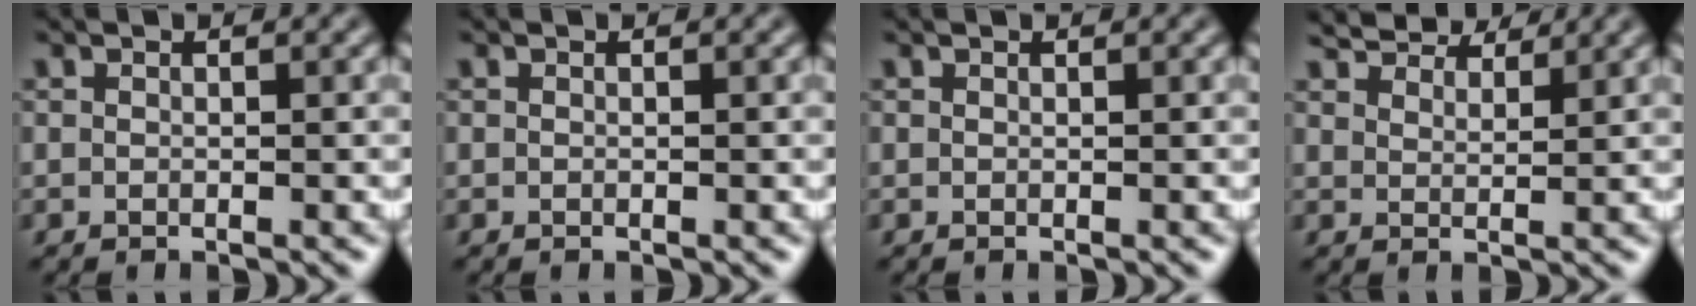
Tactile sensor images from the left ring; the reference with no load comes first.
{"total": 0.0}
{"total": 0.0}
{"total": 6.0, "force": [5.4, 1.4, 2.0], "torque": [-0.044, 0.007, 0.084]}